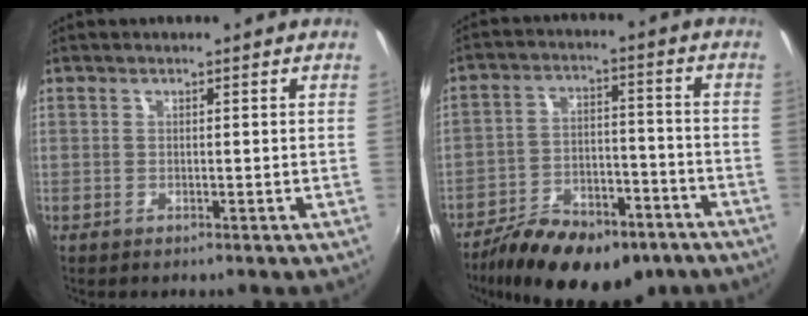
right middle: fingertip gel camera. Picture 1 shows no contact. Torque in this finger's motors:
{"motor_torque": [0.98, -1.16, 0.22, 0.06]}